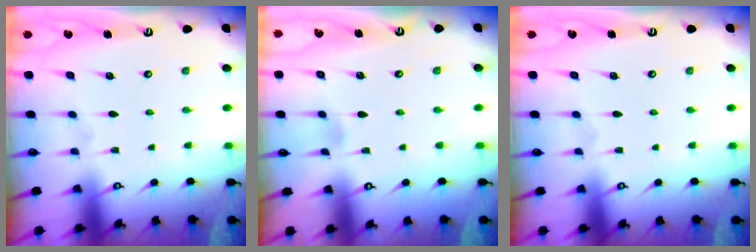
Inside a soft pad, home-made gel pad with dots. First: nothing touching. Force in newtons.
{"total": 1.9, "press": 1.9, "slide": 0.2}
{"total": 0.0}